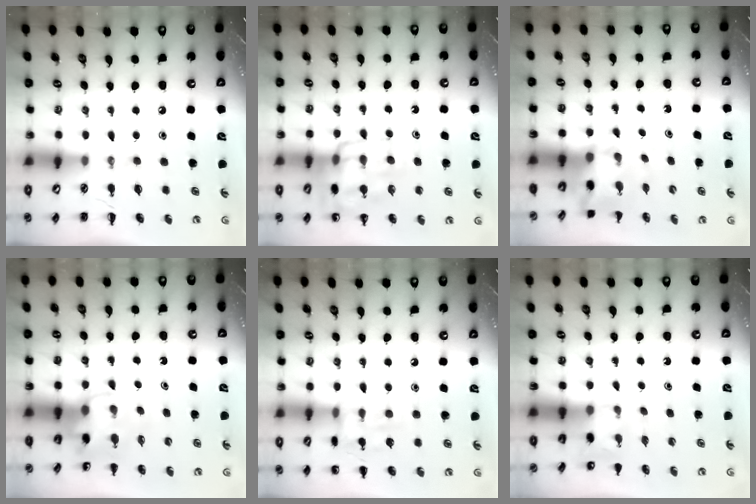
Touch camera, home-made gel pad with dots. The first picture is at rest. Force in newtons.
{"total": 13.2, "press": 13.1, "slide": 2.1}
{"total": 2.9, "press": 2.8, "slide": 0.7}
{"total": 4.8, "press": 4.8, "slide": 0.3}
{"total": 9.3, "press": 9.2, "slide": 1.4}
{"total": 2.2, "press": 2.1, "slide": 0.7}